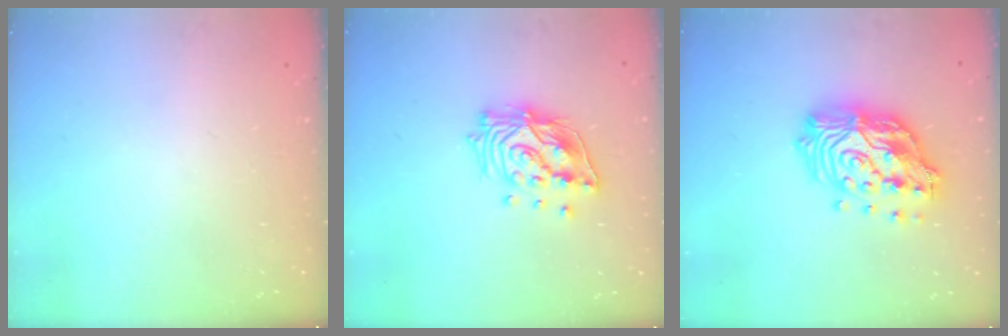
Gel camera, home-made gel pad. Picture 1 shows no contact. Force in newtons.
{"total": 16.0, "press": 15.9, "slide": 2.0}
{"total": 20.2, "press": 20.1, "slide": 2.1}